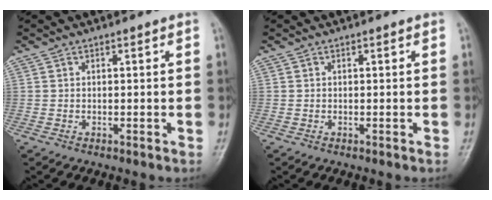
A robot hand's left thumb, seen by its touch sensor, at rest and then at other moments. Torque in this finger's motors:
{"motor_torque": [0.00, 0.01, -0.05, -0.01, 0.00]}